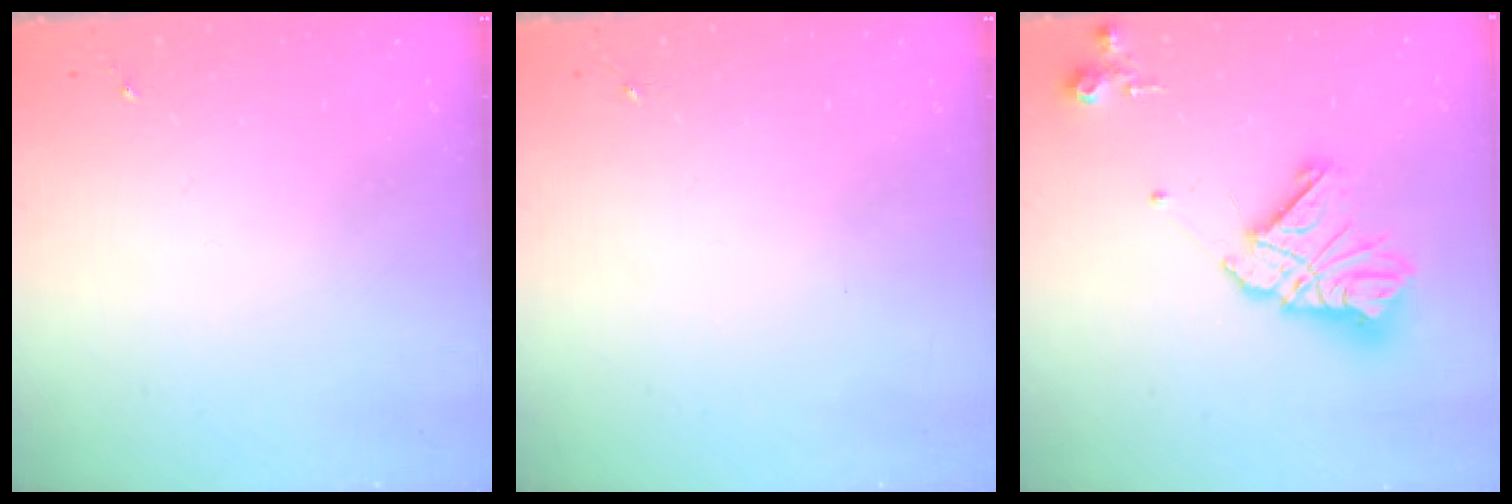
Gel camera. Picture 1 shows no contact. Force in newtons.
{"total": 0.0}
{"total": 14.7, "press": 14.6, "slide": 1.4}